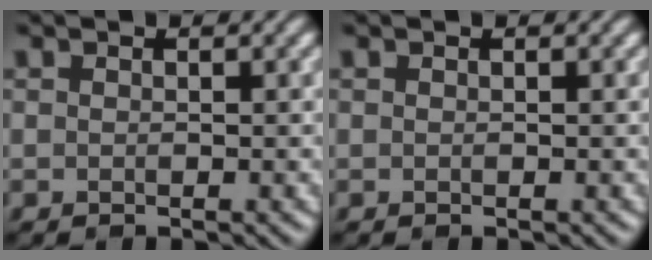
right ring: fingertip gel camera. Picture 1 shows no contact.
{"total": 0.0}